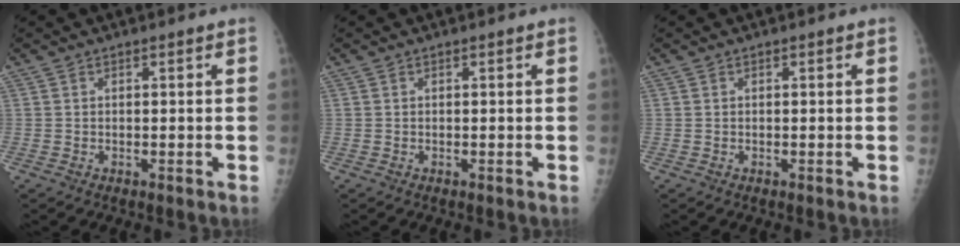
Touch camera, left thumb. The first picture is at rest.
{"total": 0.0}
{"total": 0.0}